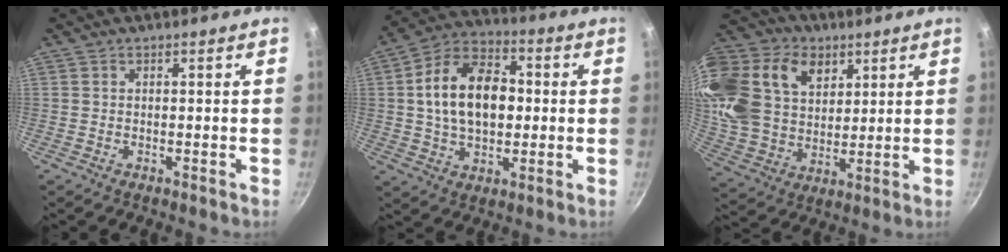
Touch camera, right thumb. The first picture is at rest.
{"total": 16.4, "force": [1.1, 10.8, 12.3], "torque": [-0.177, 0.024, 0.006]}
{"total": 28.8, "force": [12.0, 20.6, 16.3], "torque": [-0.353, 0.018, 0.224]}